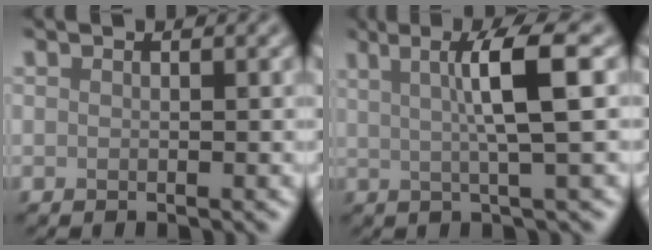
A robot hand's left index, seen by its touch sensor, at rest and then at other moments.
{"total": 5.8, "force": [1.5, 0.8, 5.5], "torque": [-0.087, 0.008, 0.025]}